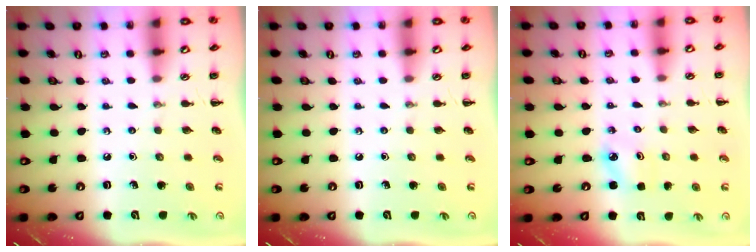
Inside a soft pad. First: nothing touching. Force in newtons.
{"total": 0.0}
{"total": 2.5, "press": 2.5, "slide": 0.5}